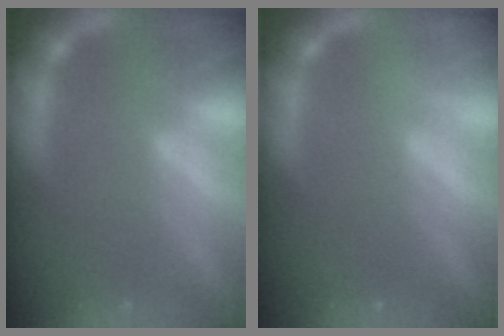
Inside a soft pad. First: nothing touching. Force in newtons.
{"total": 0.9}